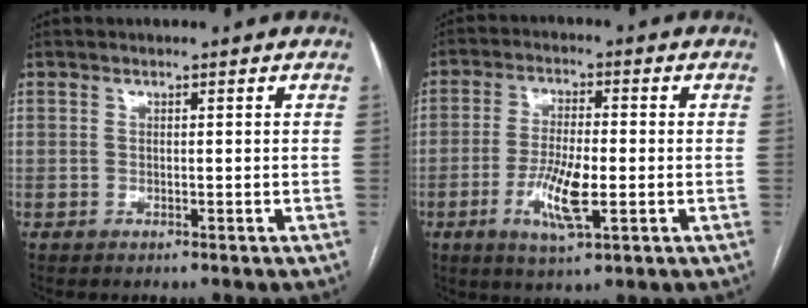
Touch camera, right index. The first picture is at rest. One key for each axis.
{"total": 8.2, "fx": -2.3, "fy": 1.8, "fz": 7.6, "tx": -0.150, "ty": -0.007, "tz": -0.040}